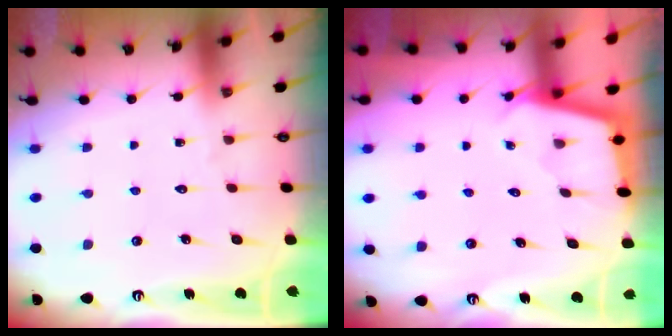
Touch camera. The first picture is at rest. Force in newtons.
{"total": 2.1, "press": 2.1, "slide": 0.2}